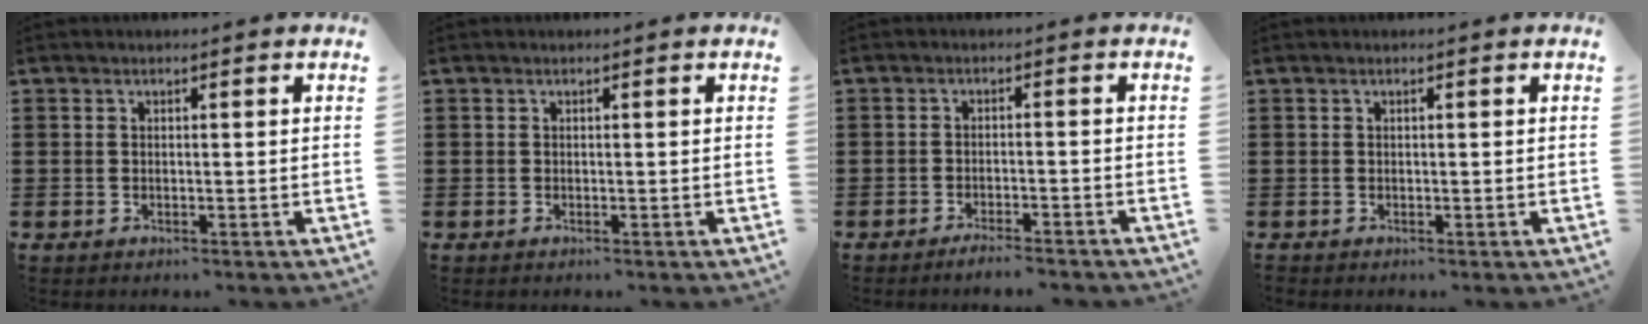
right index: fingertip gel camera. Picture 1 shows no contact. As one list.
[{"total": 0.0}, {"total": 2.3, "force": [-2.2, -0.2, 0.7], "torque": [-0.014, -0.001, -0.043]}, {"total": 0.0}]